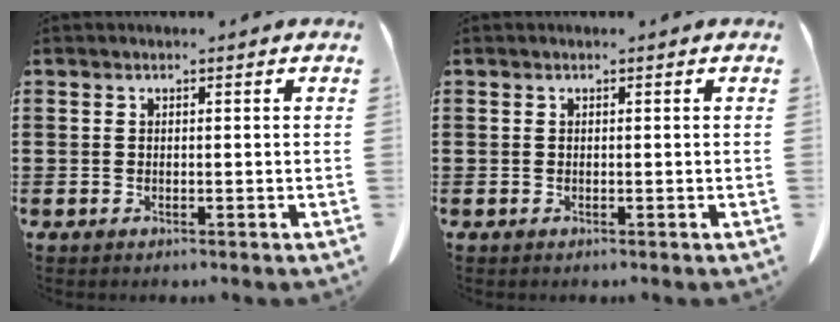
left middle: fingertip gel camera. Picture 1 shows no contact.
{"total": 0.0}